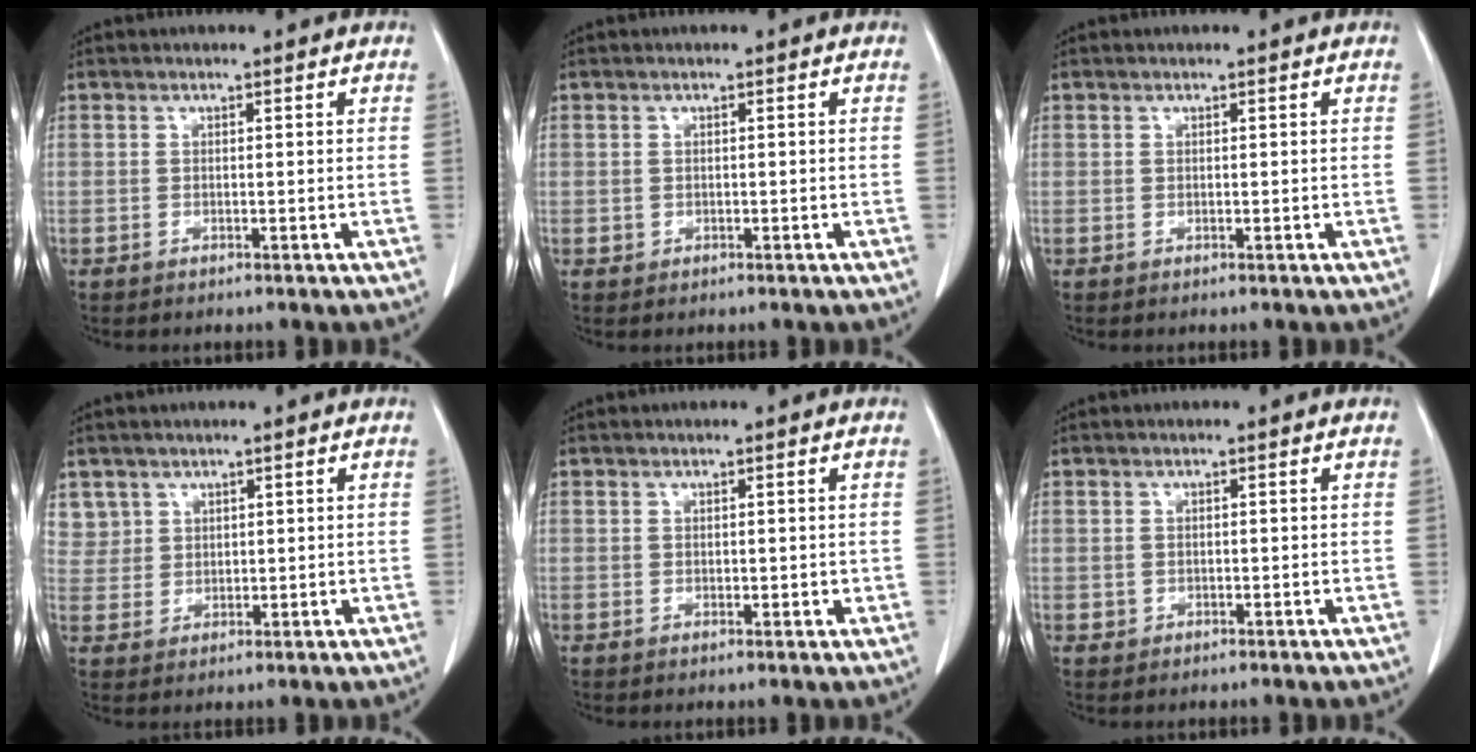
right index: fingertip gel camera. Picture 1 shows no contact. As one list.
[{"total": 0.8, "force": [-0.2, 0.8, 0.1], "torque": [0.001, 0.003, -0.005]}, {"total": 0.0}, {"total": 3.6, "force": [2.1, 3.0, -0.4], "torque": [0.024, 0.004, 0.037]}, {"total": 1.6, "force": [-0.1, 0.9, 1.3], "torque": [-0.015, -0.001, -0.002]}, {"total": 0.9, "force": [-0.3, 0.9, 0.1], "torque": [0.002, 0.004, -0.005]}]